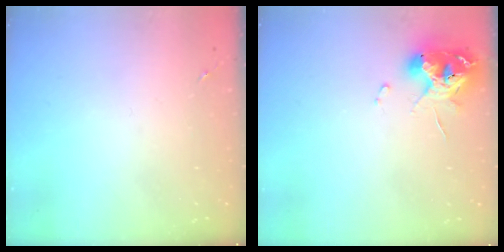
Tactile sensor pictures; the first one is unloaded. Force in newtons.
{"total": 10.3, "press": 10.3, "slide": 1.3}